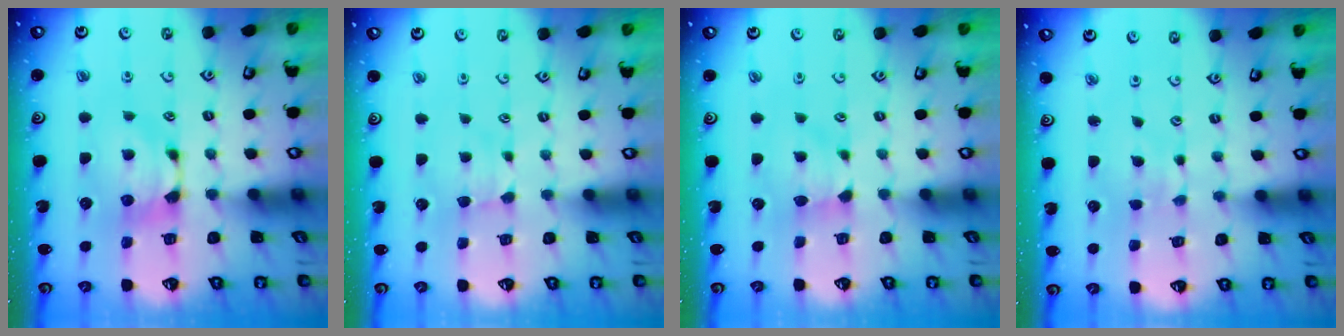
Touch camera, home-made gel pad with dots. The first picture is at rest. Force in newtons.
{"total": 2.4, "press": 2.3, "slide": 0.5}
{"total": 1.8, "press": 1.6, "slide": 0.7}
{"total": 4.8, "press": 4.8, "slide": 0.2}